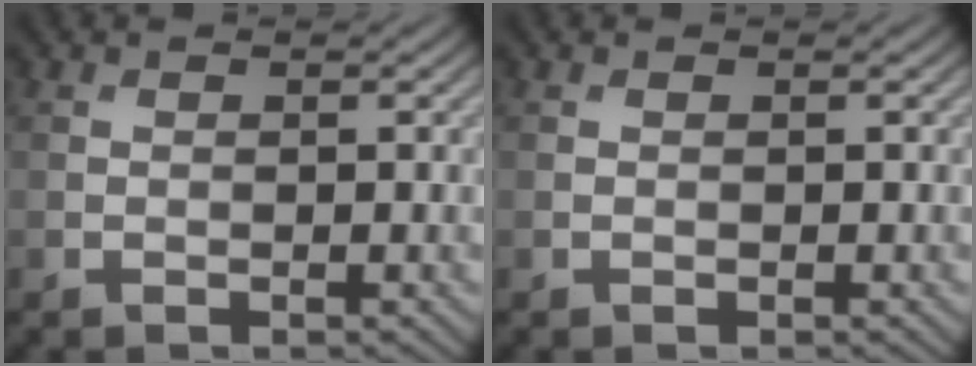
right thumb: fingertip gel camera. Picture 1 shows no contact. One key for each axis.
{"total": 0.0}